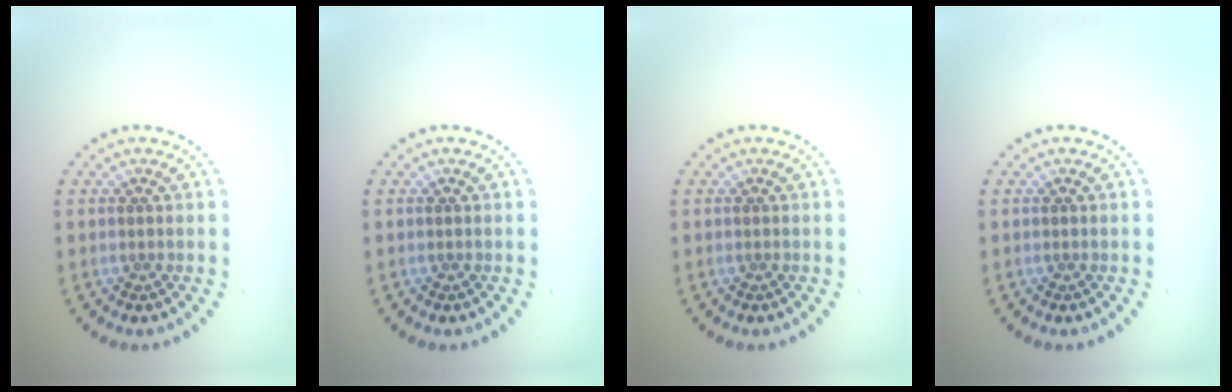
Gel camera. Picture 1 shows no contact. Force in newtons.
{"total": 0.0}
{"total": 0.0}
{"total": 0.0}